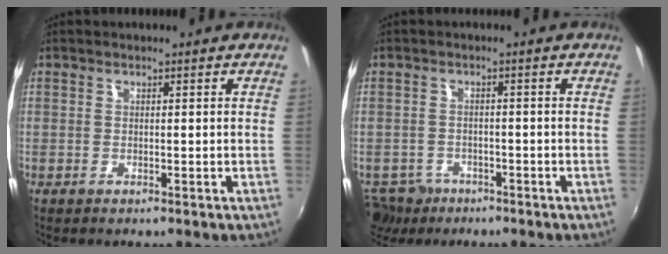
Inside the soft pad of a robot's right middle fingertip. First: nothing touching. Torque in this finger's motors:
{"motor_torque": [-0.49, -0.08, -0.17, -0.04]}